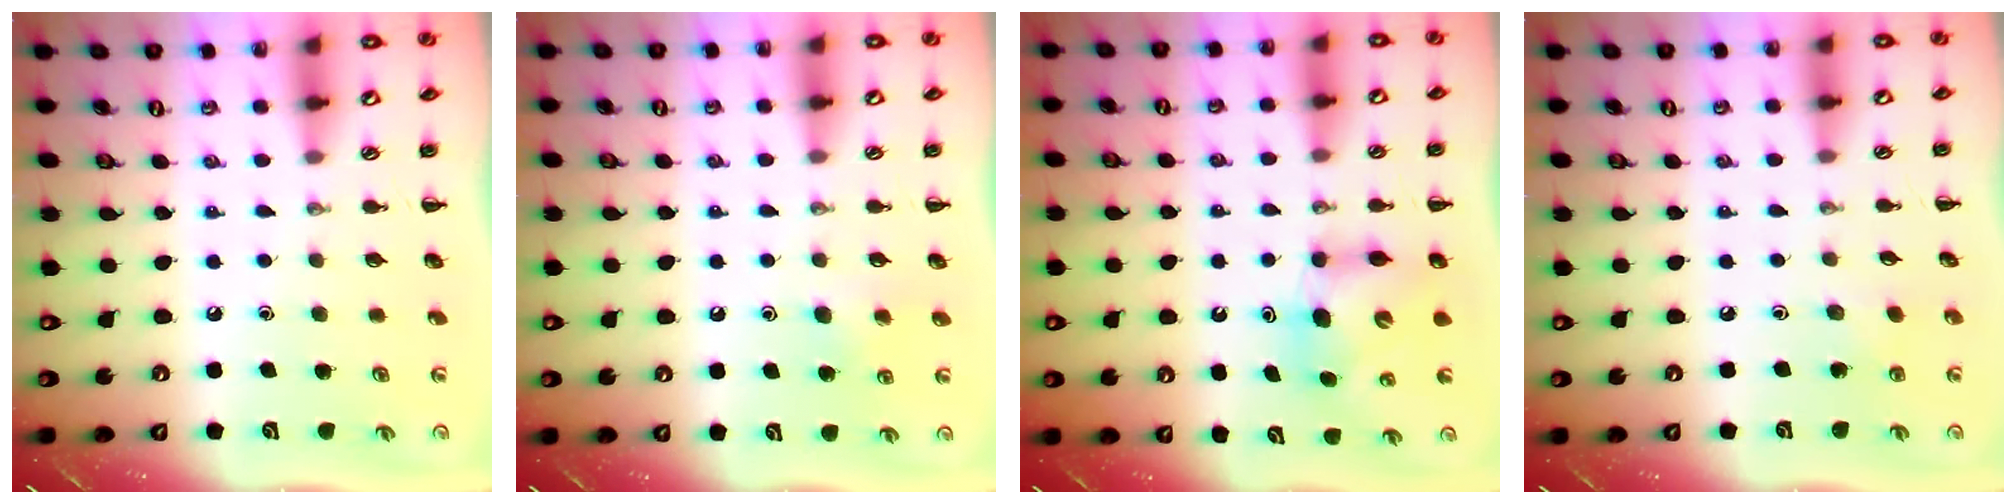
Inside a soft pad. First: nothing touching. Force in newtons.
{"total": 5.4, "press": 5.1, "slide": 1.7}
{"total": 7.3, "press": 7.2, "slide": 0.4}
{"total": 2.6, "press": 2.5, "slide": 0.9}